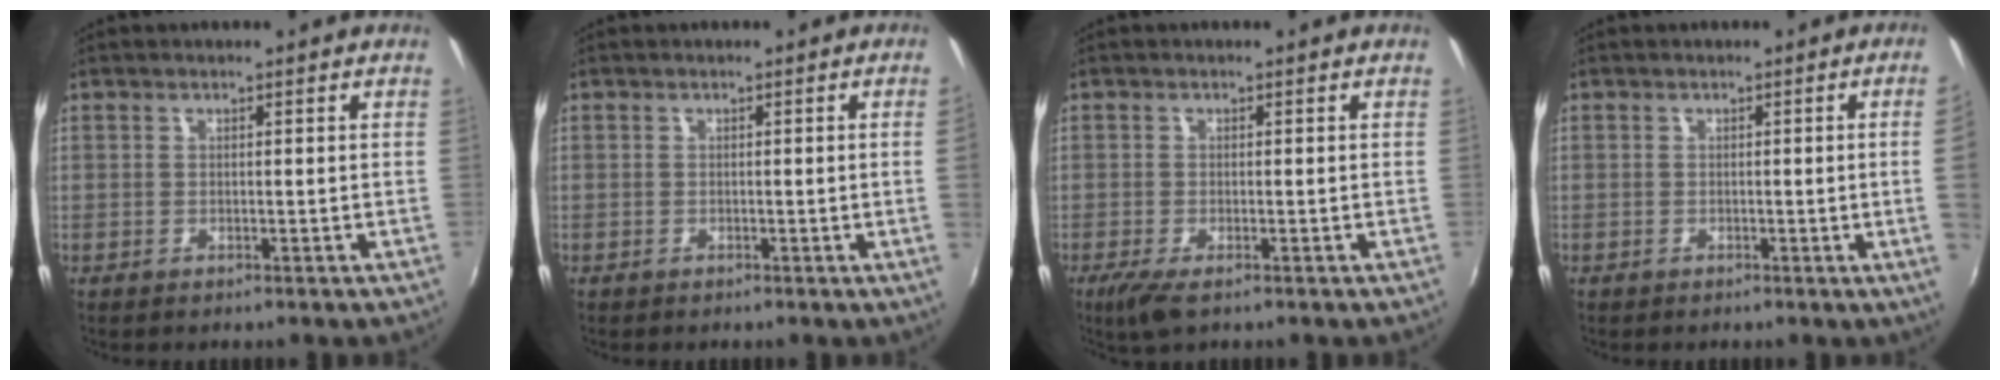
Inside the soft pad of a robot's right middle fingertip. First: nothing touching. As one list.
[{"total": 1.6, "force": [0.0, -1.0, 1.3], "torque": [-0.009, -0.013, 0.001]}, {"total": 5.5, "force": [-3.7, 1.5, 3.7], "torque": [-0.087, -0.024, -0.067]}, {"total": 3.3, "force": [0.0, -1.8, 2.8], "torque": [-0.043, -0.012, 0.005]}]